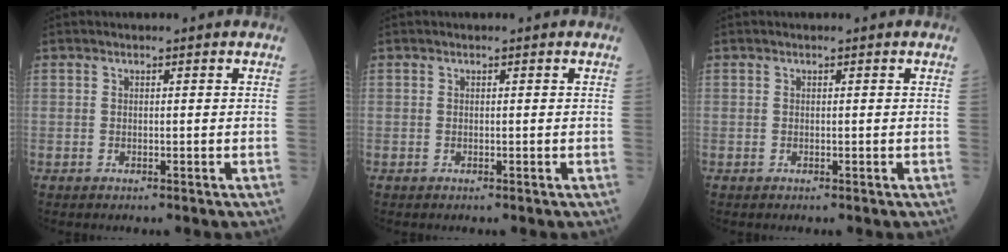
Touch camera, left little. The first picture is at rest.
{"total": 0.0}
{"total": 0.0}